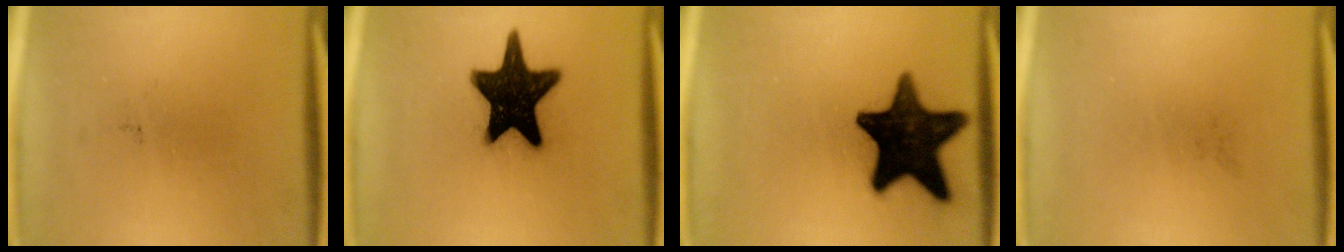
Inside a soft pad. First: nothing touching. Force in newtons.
{"total": 18.7}
{"total": 18.4}
{"total": 0.0}